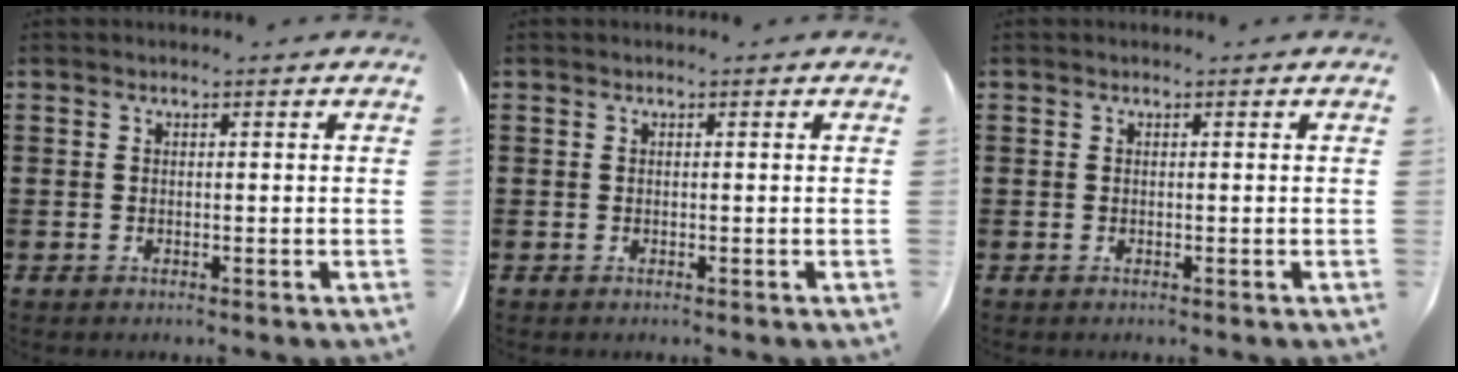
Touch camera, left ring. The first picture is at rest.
{"total": 0.0}
{"total": 0.0}